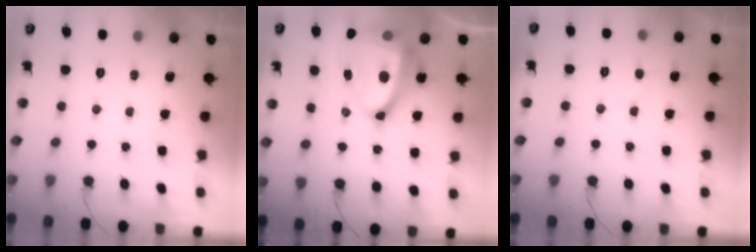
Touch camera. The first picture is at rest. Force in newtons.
{"total": 17.4, "press": 17.3, "slide": 2.0}
{"total": 2.5, "press": 2.5, "slide": 0.2}